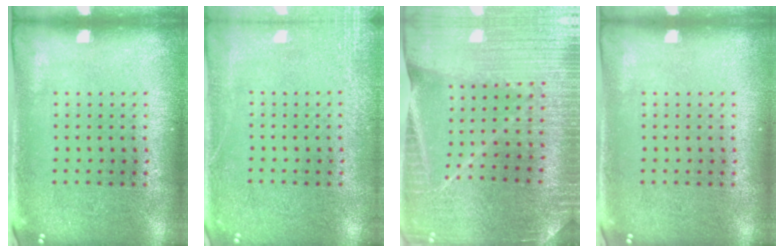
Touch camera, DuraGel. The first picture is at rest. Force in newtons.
{"total": 2.8, "press": 2.7, "slide": 0.4}
{"total": 3.3, "press": 3.2, "slide": 0.4}
{"total": 0.0}